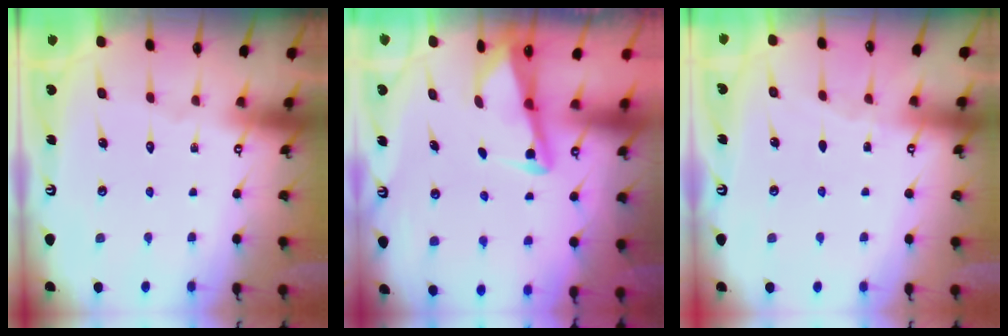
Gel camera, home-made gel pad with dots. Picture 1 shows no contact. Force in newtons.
{"total": 2.9, "press": 2.8, "slide": 0.4}
{"total": 2.7, "press": 2.6, "slide": 0.3}